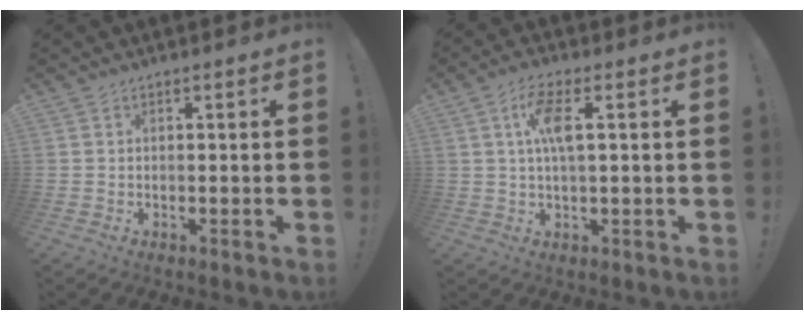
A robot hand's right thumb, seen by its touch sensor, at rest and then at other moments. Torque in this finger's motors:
{"motor_torque": [1.48, 2.04, 1.15, -0.74, 0.47]}